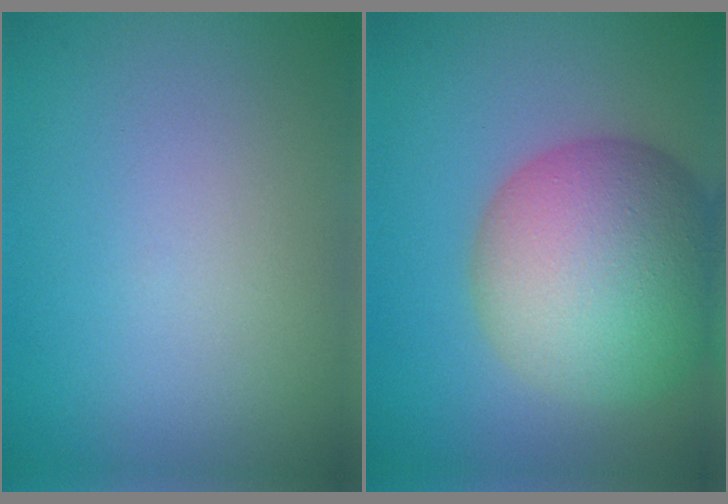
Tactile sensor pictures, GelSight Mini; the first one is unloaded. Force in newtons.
{"total": 12.0, "press": 12.0, "slide": 0.5}